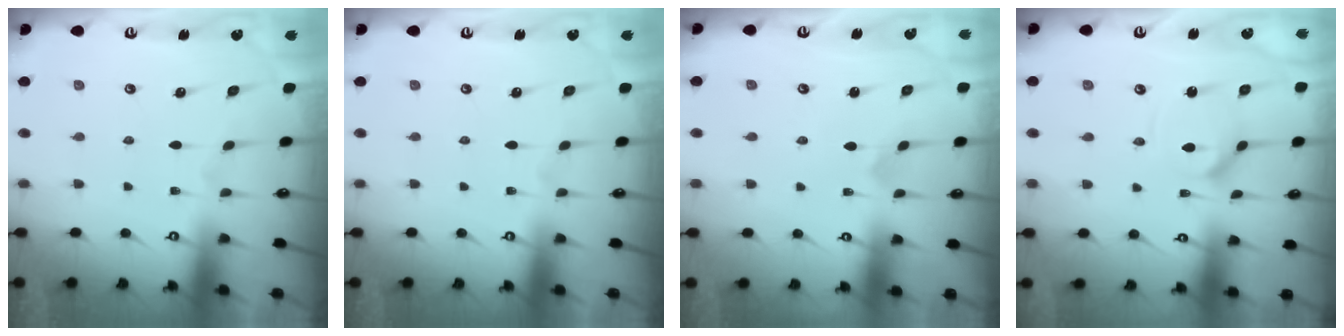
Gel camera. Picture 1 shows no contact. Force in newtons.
{"total": 0.0}
{"total": 3.2, "press": 3.2, "slide": 0.2}
{"total": 8.8, "press": 8.7, "slide": 0.9}